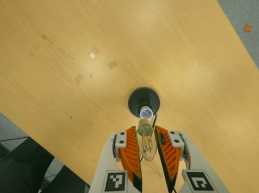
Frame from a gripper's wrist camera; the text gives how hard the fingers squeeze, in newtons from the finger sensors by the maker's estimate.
{"total": 12.1, "left": 12.1, "right": 12.1}